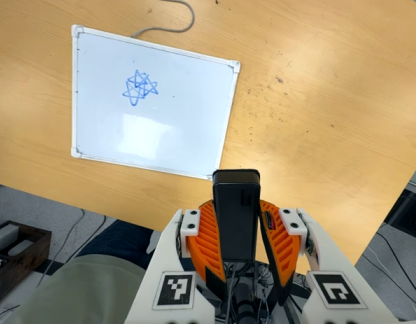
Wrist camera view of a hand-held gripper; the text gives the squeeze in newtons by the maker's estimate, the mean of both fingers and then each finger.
{"total": 10.3, "left": 8.4, "right": 12.1}